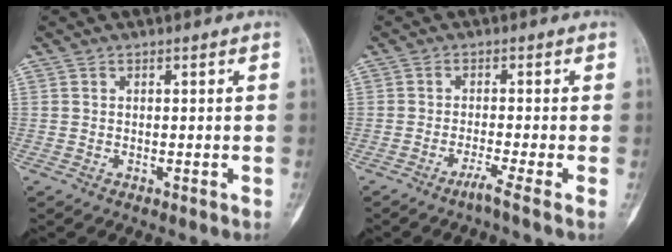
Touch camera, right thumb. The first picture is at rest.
{"total": 2.6, "force": [-1.8, -1.1, 1.5], "torque": [-0.042, 0.001, -0.042]}